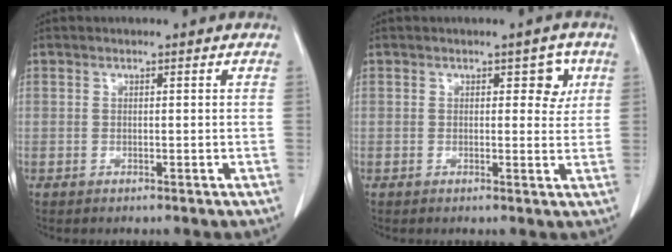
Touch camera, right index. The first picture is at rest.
{"total": 3.2, "force": [1.2, 1.9, 2.3], "torque": [-0.019, 0.003, 0.012]}